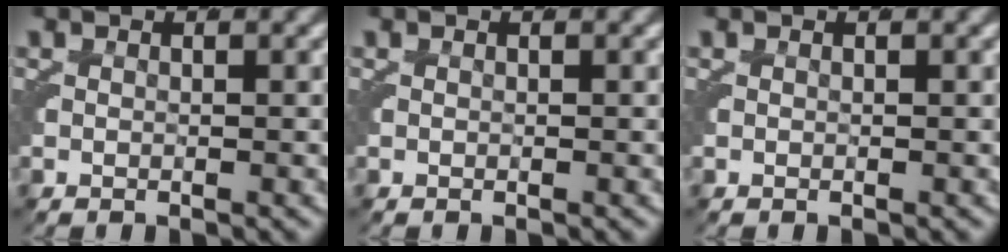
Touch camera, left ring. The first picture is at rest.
{"total": 0.0}
{"total": 0.0}